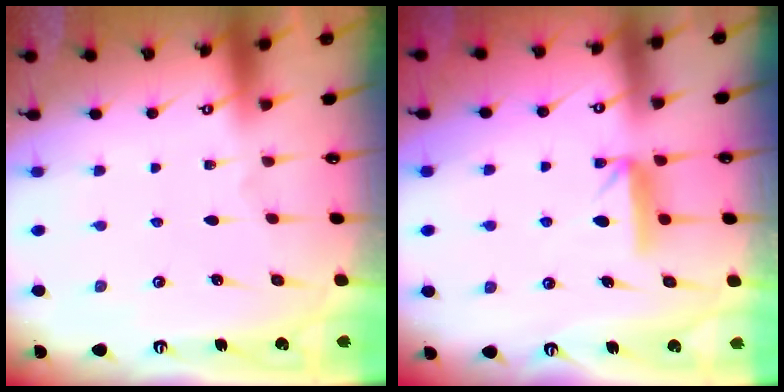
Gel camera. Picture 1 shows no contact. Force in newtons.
{"total": 7.5, "press": 7.5, "slide": 0.4}